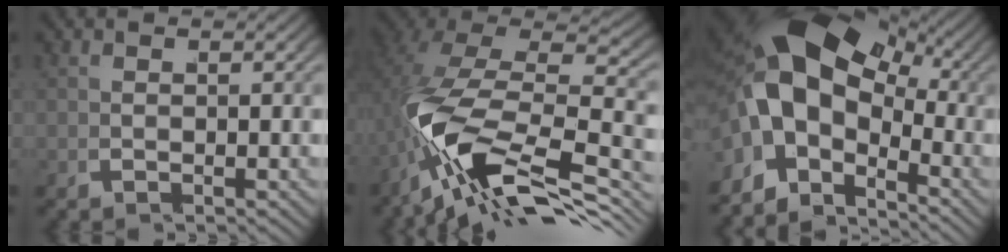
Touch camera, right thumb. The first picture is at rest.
{"total": 15.7, "force": [-3.5, 9.3, 12.2], "torque": [-0.255, -0.054, -0.031]}
{"total": 14.8, "force": [0.6, 10.0, 10.9], "torque": [-0.207, -0.019, 0.005]}